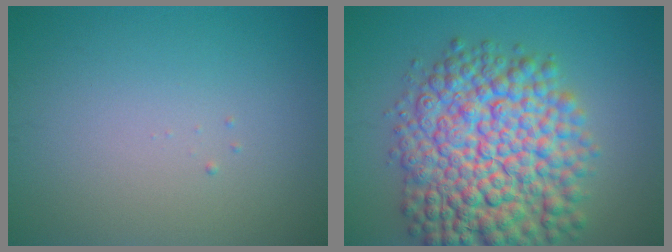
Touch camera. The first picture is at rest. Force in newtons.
{"total": 12.4, "press": 12.4, "slide": 0.3}